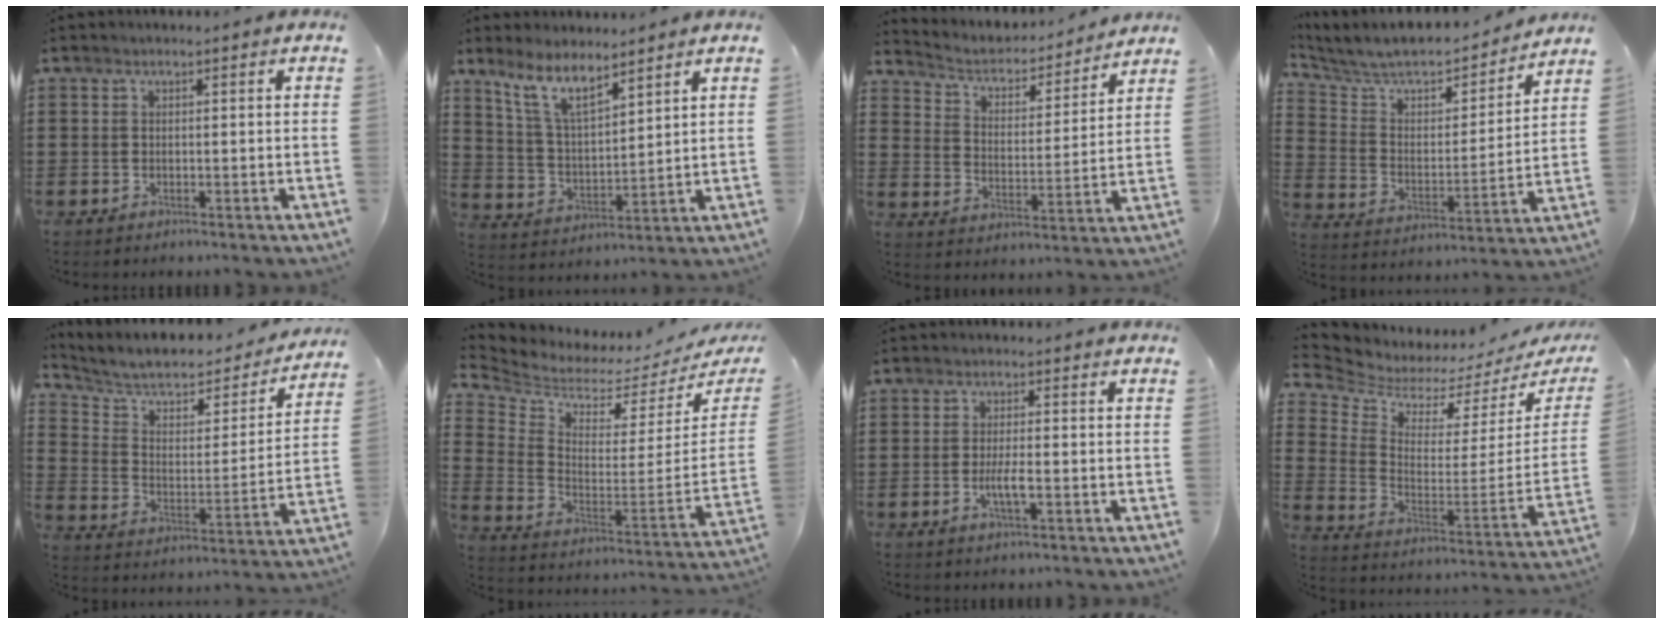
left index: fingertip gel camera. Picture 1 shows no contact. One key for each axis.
{"total": 8.1, "fx": 6.4, "fy": 2.1, "fz": 4.6, "tx": -0.109, "ty": -0.017, "tz": 0.117}
{"total": 3.6, "fx": 3.2, "fy": 1.3, "fz": 0.9, "tx": -0.040, "ty": -0.027, "tz": 0.046}
{"total": 6.3, "fx": 5.6, "fy": 2.3, "fz": 1.8, "tx": -0.068, "ty": -0.040, "tz": 0.091}
{"total": 6.2, "fx": 4.9, "fy": 2.7, "fz": 2.7, "tx": -0.077, "ty": -0.029, "tz": 0.080}
{"total": 3.1, "fx": 3.1, "fy": 0.3, "fz": 0.3, "tx": -0.033, "ty": -0.054, "tz": 0.044}
{"total": 3.4, "fx": -0.9, "fy": 0.6, "fz": 3.2, "tx": -0.061, "ty": -0.005, "tz": -0.018}
{"total": 4.4, "fx": 4.4, "fy": 0.7, "fz": 0.0, "tx": -0.036, "ty": -0.054, "tz": 0.071}